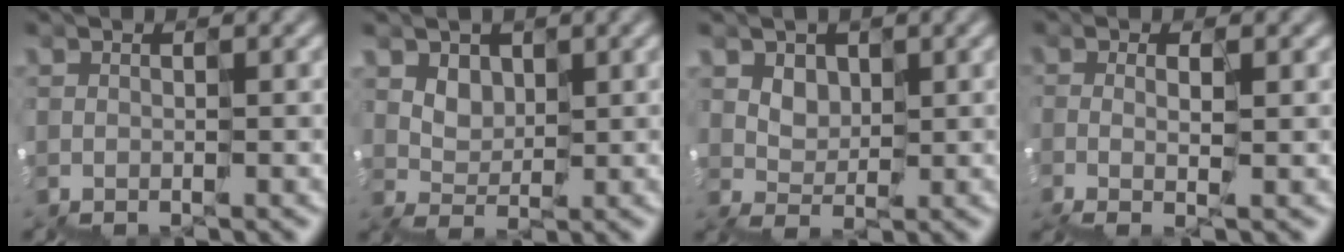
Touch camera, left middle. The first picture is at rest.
{"total": 2.1, "force": [1.3, 1.3, -1.0], "torque": [0.012, 0.003, 0.026]}
{"total": 2.0, "force": [1.2, 1.3, -1.0], "torque": [0.014, 0.004, 0.023]}
{"total": 0.6, "force": [0.1, 0.1, 0.6], "torque": [-0.008, -0.002, 0.002]}